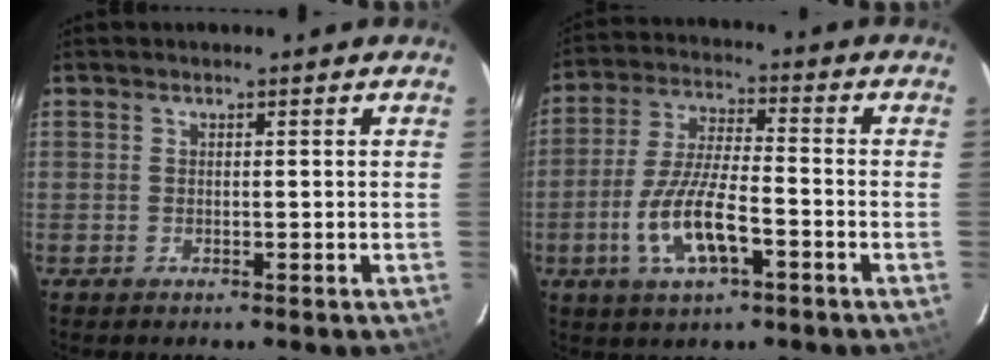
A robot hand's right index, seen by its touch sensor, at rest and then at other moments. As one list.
[{"total": 11.3, "force": [-4.6, 3.6, 9.7], "torque": [-0.202, -0.007, -0.082]}]